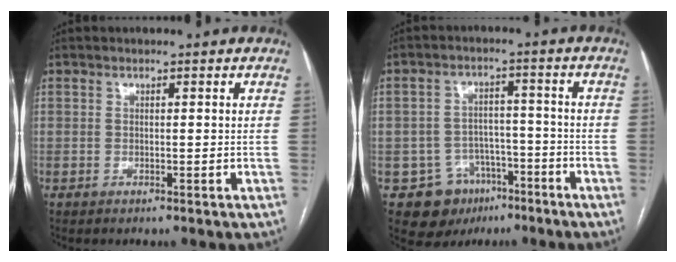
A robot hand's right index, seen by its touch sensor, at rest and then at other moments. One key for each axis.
{"total": 8.9, "fx": -4.8, "fy": 7.2, "fz": 2.0, "tx": -0.028, "ty": 0.017, "tz": -0.062}